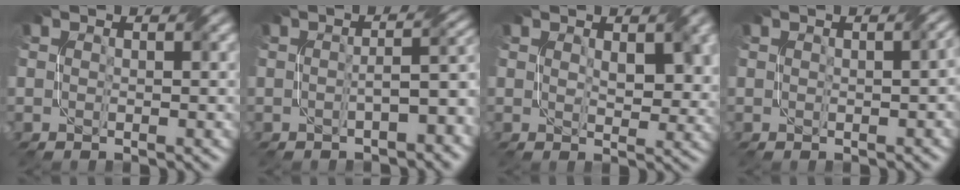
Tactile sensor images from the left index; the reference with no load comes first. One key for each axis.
{"total": 3.9, "fx": -1.8, "fy": 1.3, "fz": 3.2, "tx": -0.038, "ty": 0.013, "tz": -0.023}
{"total": 3.1, "fx": 1.2, "fy": 1.5, "fz": 2.4, "tx": -0.039, "ty": 0.001, "tz": 0.031}
{"total": 2.8, "fx": 0.1, "fy": 1.5, "fz": 2.4, "tx": -0.014, "ty": -0.001, "tz": 0.014}